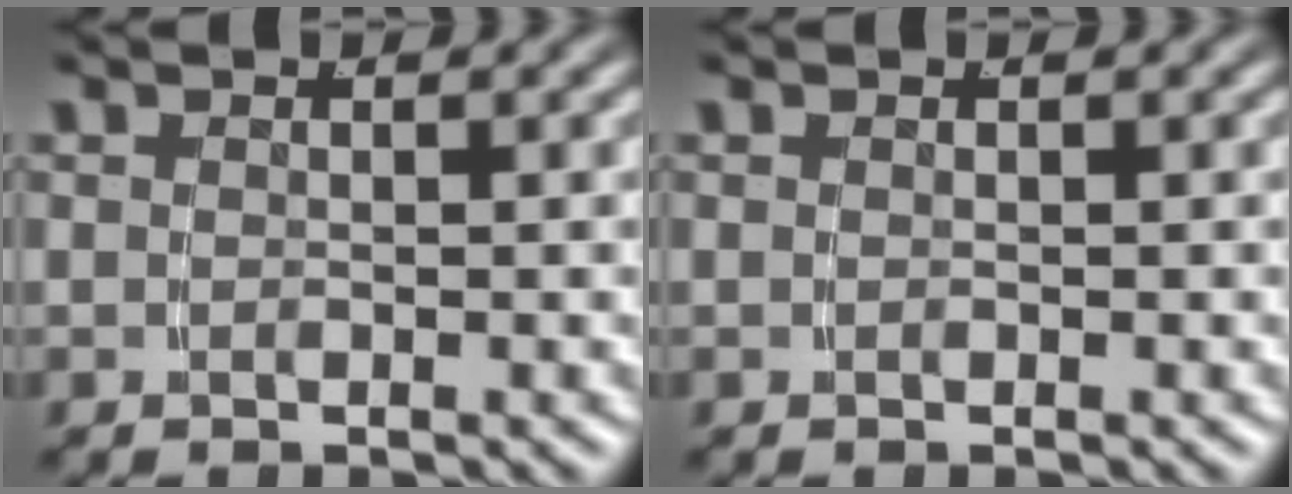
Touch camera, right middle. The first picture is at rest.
{"total": 0.0}